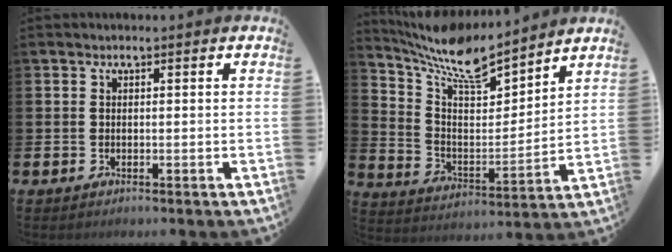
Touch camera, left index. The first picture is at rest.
{"total": 9.9, "force": [8.9, 2.1, 3.8], "torque": [-0.119, -0.059, 0.156]}